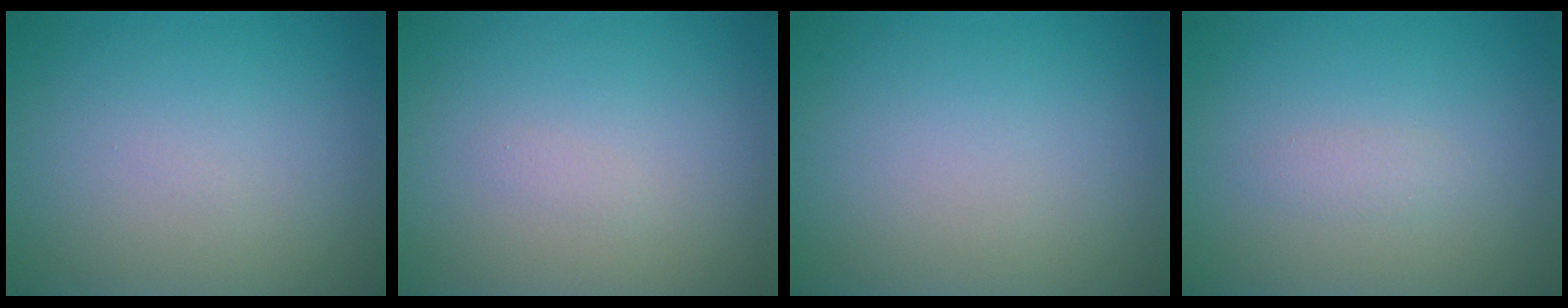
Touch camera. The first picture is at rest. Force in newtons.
{"total": 0.5, "press": 0.5, "slide": 0.0}
{"total": 0.0}
{"total": 0.9, "press": 0.9, "slide": 0.0}